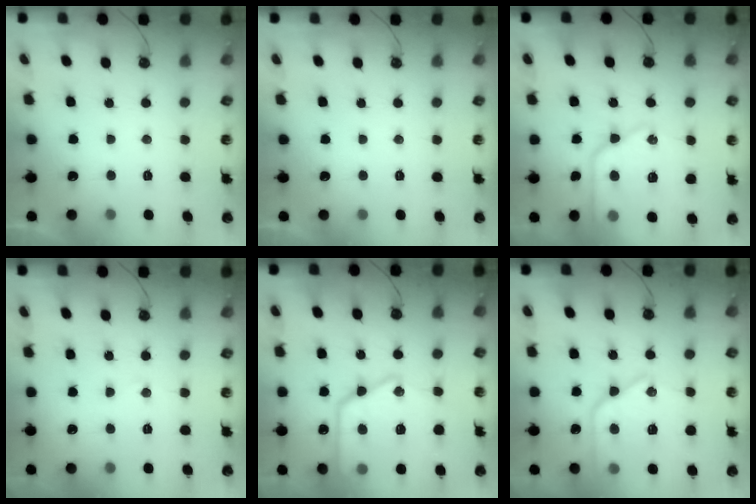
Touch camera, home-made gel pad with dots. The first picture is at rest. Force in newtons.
{"total": 0.0}
{"total": 16.8, "press": 16.8, "slide": 0.8}
{"total": 5.4, "press": 5.4, "slide": 0.8}
{"total": 24.7, "press": 24.6, "slide": 2.1}
{"total": 19.3, "press": 19.2, "slide": 1.9}